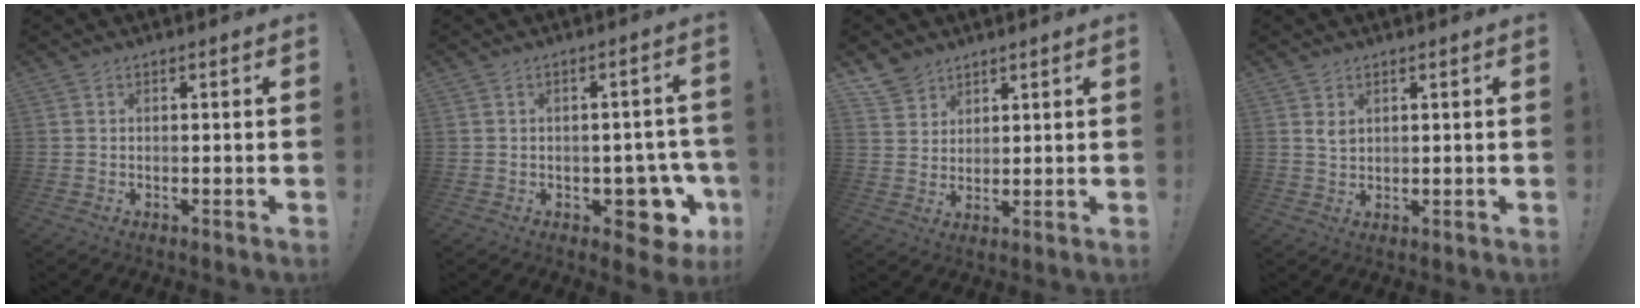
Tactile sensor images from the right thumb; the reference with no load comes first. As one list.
[{"total": 8.9, "force": [-3.4, 5.6, 6.1], "torque": [-0.055, 0.022, -0.048]}, {"total": 6.3, "force": [5.0, 3.7, 0.9], "torque": [-0.018, -0.031, 0.098]}, {"total": 2.5, "force": [1.6, 1.4, 1.4], "torque": [-0.017, -0.006, 0.026]}]